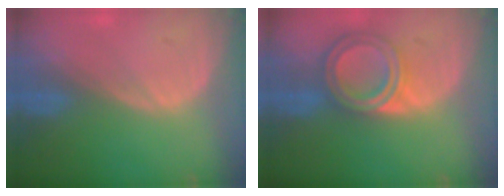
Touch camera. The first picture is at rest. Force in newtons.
{"total": 6.9, "press": 6.2, "slide": 3.1}